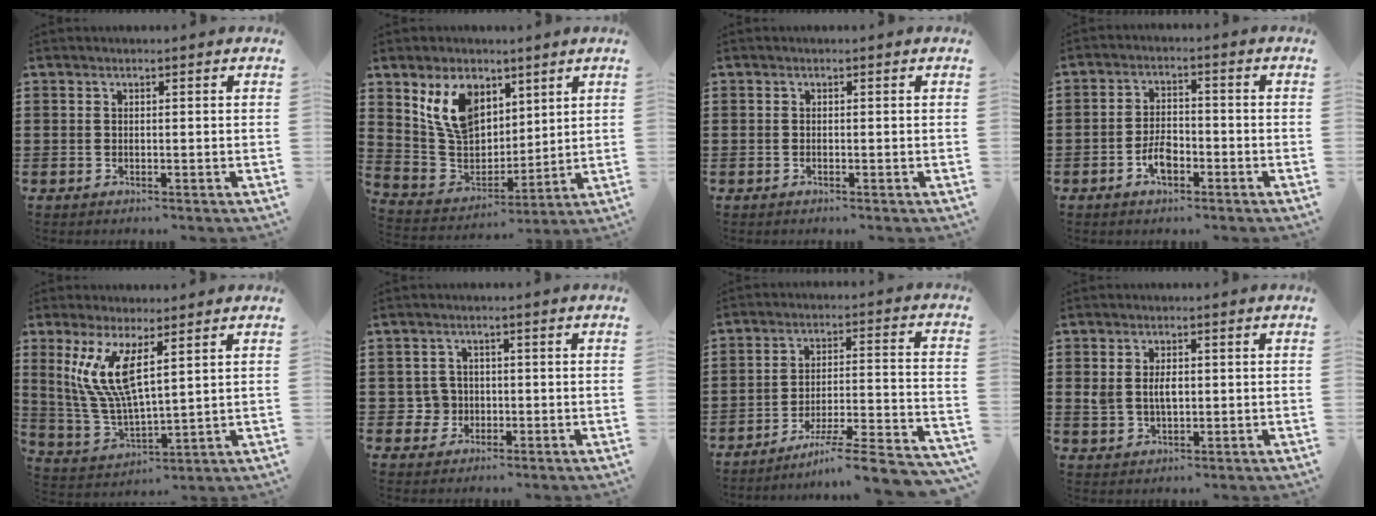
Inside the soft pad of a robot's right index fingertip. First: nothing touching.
{"total": 10.4, "force": [5.6, 7.0, 5.2], "torque": [-0.140, 0.001, 0.110]}
{"total": 0.0}
{"total": 4.3, "force": [-2.1, 2.1, 3.1], "torque": [-0.068, 0.001, -0.042]}
{"total": 9.5, "force": [3.7, 2.6, 8.3], "torque": [-0.198, -0.016, 0.060]}
{"total": 3.3, "force": [-0.8, 3.1, 0.9], "torque": [-0.029, 0.004, -0.018]}
{"total": 7.3, "force": [-6.1, 0.0, 4.0], "torque": [-0.060, -0.008, -0.121]}
{"total": 3.8, "force": [0.3, 2.3, 2.9], "torque": [-0.068, 0.006, 0.003]}